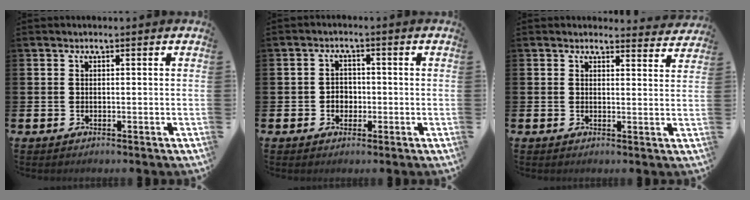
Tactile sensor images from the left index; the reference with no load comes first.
{"total": 2.3, "force": [-0.5, 2.1, 0.9], "torque": [-0.007, 0.002, -0.017]}
{"total": 2.7, "force": [2.6, 0.5, -0.1], "torque": [0.017, -0.022, 0.043]}